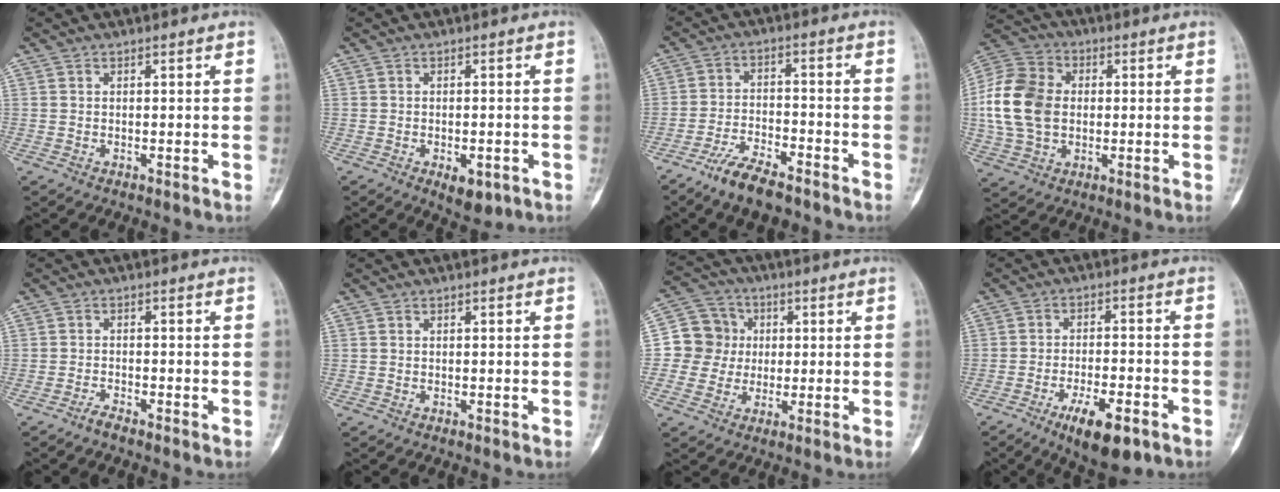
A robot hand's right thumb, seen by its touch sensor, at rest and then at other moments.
{"total": 4.7, "force": [-2.0, 2.4, 3.6], "torque": [-0.041, 0.005, -0.017]}
{"total": 8.8, "force": [-6.5, 2.8, 5.1], "torque": [-0.094, 0.031, -0.120]}
{"total": 15.1, "force": [0.4, 11.1, 10.3], "torque": [-0.188, 0.019, 0.005]}
{"total": 1.6, "force": [-1.5, 0.1, 0.6], "torque": [-0.017, 0.004, -0.031]}
{"total": 0.0}
{"total": 9.1, "force": [0.4, 8.9, 2.0], "torque": [0.003, 0.017, -0.001]}
{"total": 10.5, "force": [-5.7, 3.5, 8.0], "torque": [-0.125, 0.017, -0.084]}